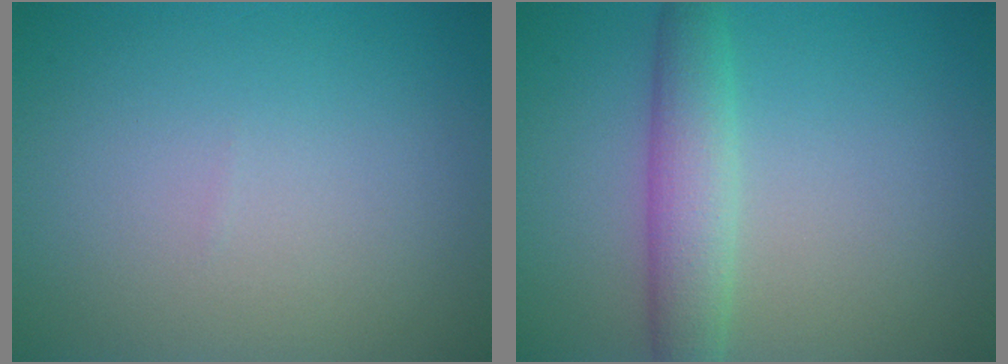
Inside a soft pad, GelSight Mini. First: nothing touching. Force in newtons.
{"total": 3.7, "press": 3.7, "slide": 0.2}